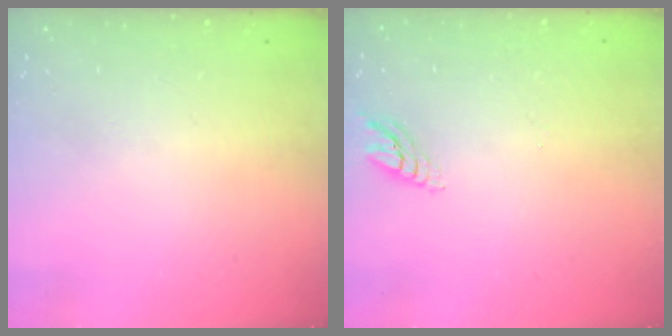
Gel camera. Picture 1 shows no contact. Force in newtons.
{"total": 4.4, "press": 4.4, "slide": 0.2}